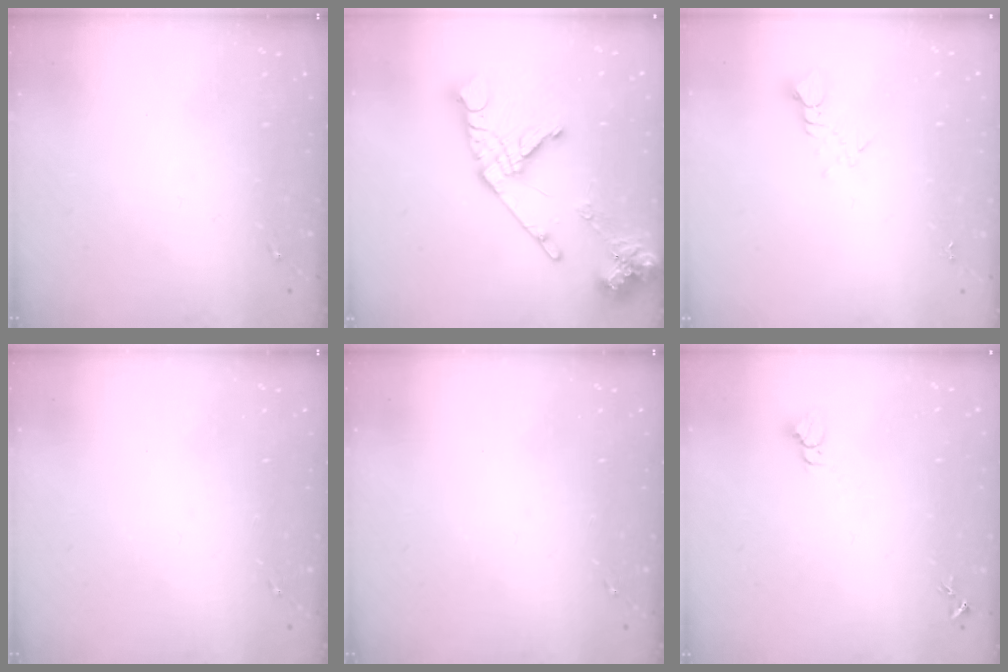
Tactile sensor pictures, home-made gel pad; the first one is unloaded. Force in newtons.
{"total": 20.4, "press": 20.3, "slide": 2.5}
{"total": 3.2, "press": 3.2, "slide": 0.2}
{"total": 0.0}
{"total": 0.0}
{"total": 2.8, "press": 2.8, "slide": 0.1}